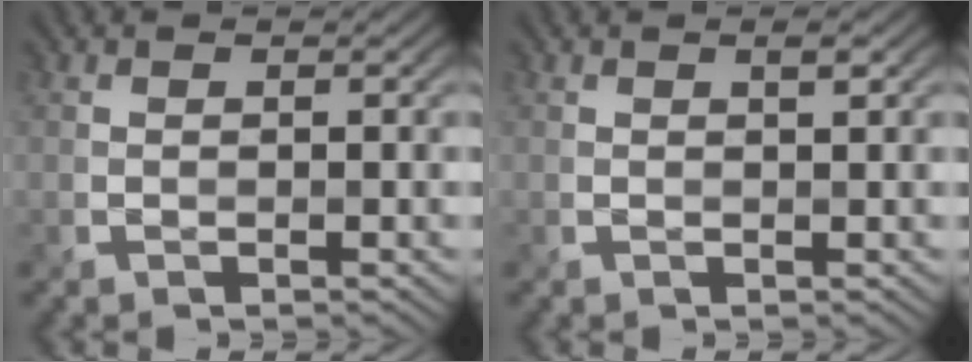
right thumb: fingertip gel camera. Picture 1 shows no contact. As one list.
[{"total": 0.8, "force": [0.4, 0.1, 0.7], "torque": [-0.013, 0.000, 0.007]}]